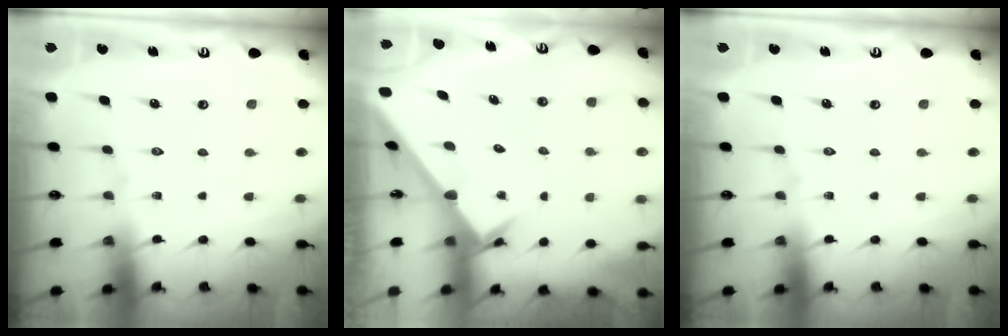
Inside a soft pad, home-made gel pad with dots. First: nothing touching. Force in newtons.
{"total": 3.7, "press": 3.7, "slide": 0.3}
{"total": 0.0}